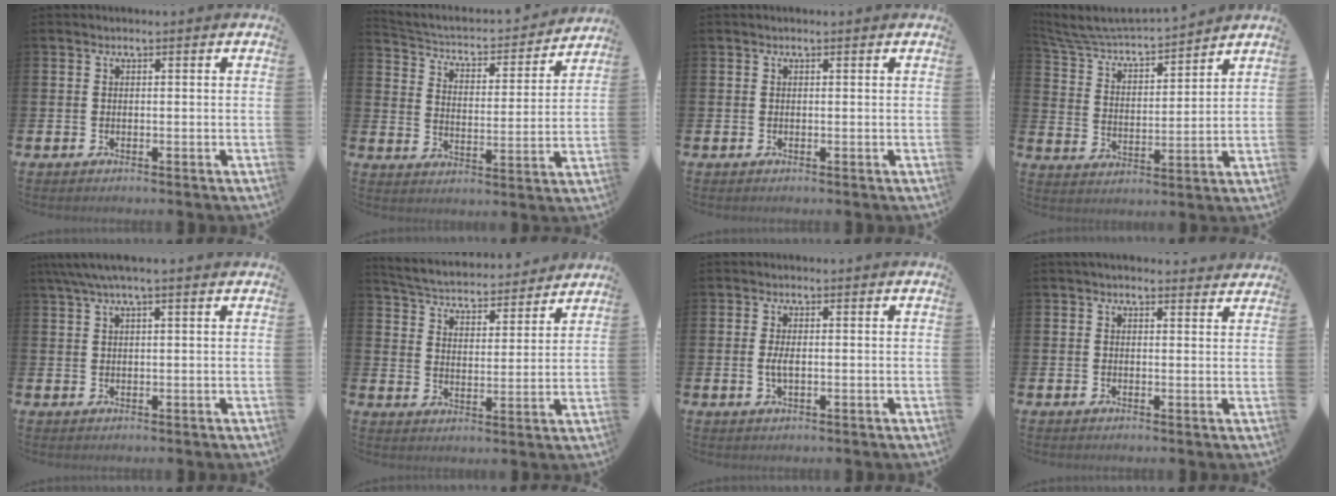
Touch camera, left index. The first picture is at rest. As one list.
[{"total": 4.0, "force": [3.6, 1.5, 1.1], "torque": [-0.047, -0.035, 0.050]}, {"total": 0.0}, {"total": 5.6, "force": [5.4, 1.1, 1.1], "torque": [-0.051, -0.044, 0.089]}, {"total": 3.3, "force": [2.3, 0.3, 2.3], "torque": [-0.055, 0.005, 0.043]}, {"total": 4.9, "force": [4.8, 0.9, 0.5], "torque": [-0.036, -0.042, 0.079]}, {"total": 2.2, "force": [0.0, 0.8, 2.0], "torque": [-0.031, -0.002, -0.004]}, {"total": 2.0, "force": [1.9, 0.5, 0.4], "torque": [-0.002, -0.008, 0.033]}]